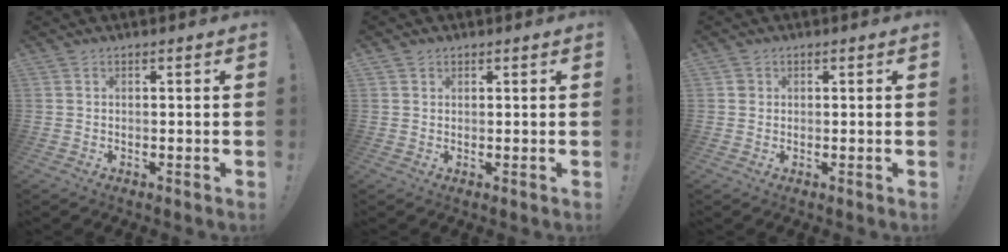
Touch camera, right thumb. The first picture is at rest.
{"total": 1.2, "force": [0.8, 0.9, 0.0], "torque": [0.007, -0.004, 0.014]}
{"total": 1.6, "force": [0.5, 1.5, 0.3], "torque": [0.001, 0.001, 0.009]}